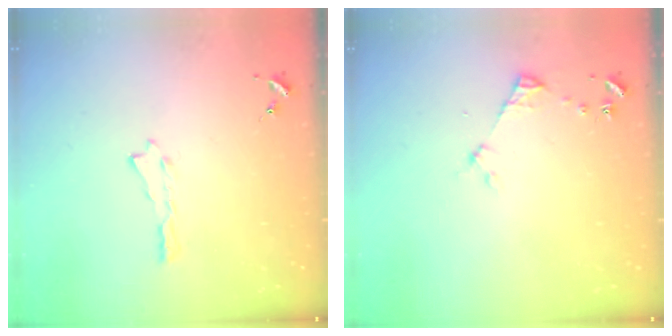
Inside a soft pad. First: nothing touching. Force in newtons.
{"total": 3.2, "press": 3.2, "slide": 0.4}